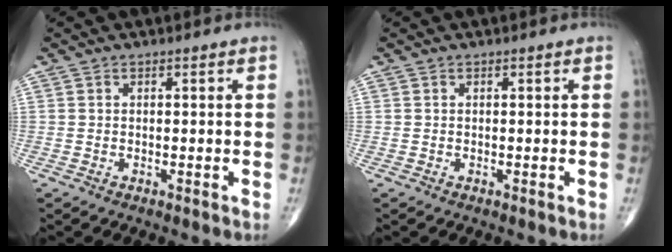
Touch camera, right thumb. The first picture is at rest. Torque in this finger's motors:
{"motor_torque": [-0.04, -0.04, 0.00, 0.00, 0.00]}